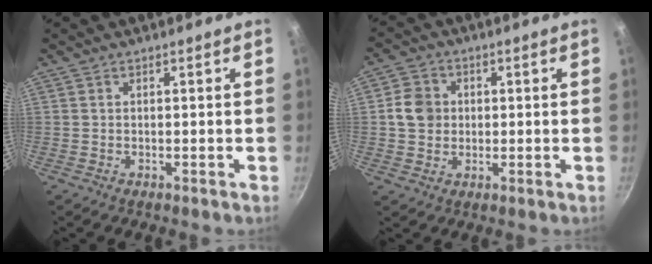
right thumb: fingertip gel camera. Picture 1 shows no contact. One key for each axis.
{"total": 6.1, "fx": 0.4, "fy": 5.4, "fz": 2.7, "tx": -0.027, "ty": 0.006, "tz": -0.002}